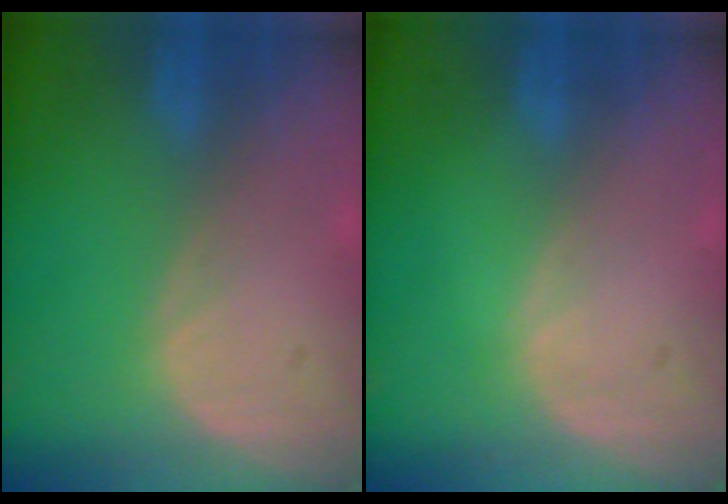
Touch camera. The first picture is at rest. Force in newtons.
{"total": 0.0}